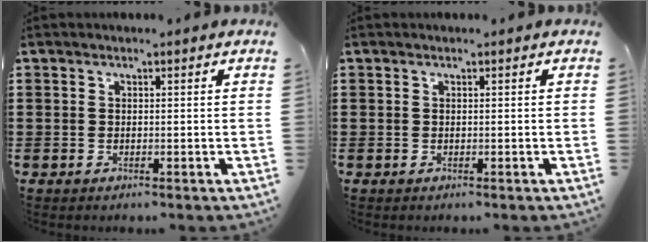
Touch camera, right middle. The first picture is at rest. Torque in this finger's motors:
{"motor_torque": [0.00, 0.00, 0.00, 0.00]}